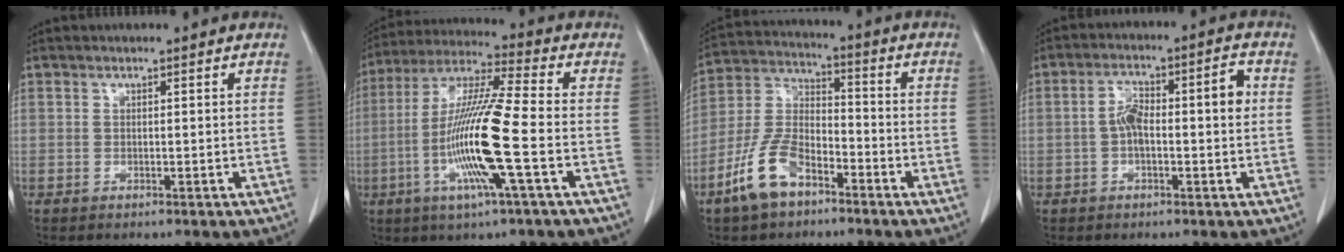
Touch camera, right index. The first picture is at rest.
{"total": 15.2, "force": [-3.8, -0.2, 14.8], "torque": [-0.298, -0.009, -0.083]}
{"total": 10.4, "force": [-6.1, 4.8, 6.8], "torque": [-0.155, 0.005, -0.125]}
{"total": 7.5, "force": [0.0, 2.2, 7.2], "torque": [-0.127, 0.034, -0.002]}